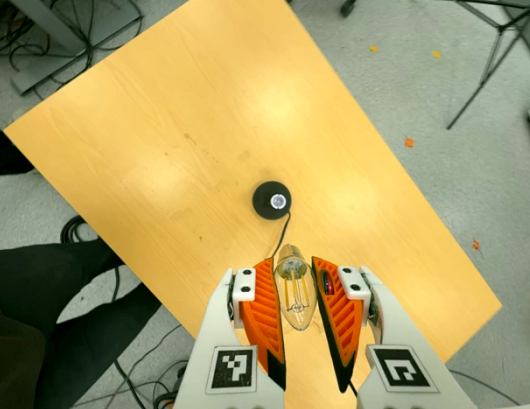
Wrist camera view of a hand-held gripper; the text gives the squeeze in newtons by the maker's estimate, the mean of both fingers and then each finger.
{"total": 11.3, "left": 10.9, "right": 11.6}